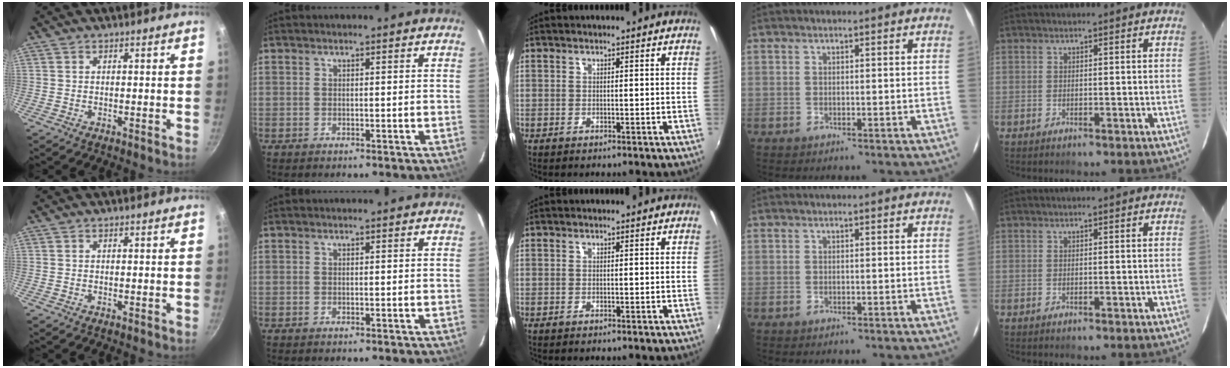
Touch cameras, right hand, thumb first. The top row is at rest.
{}